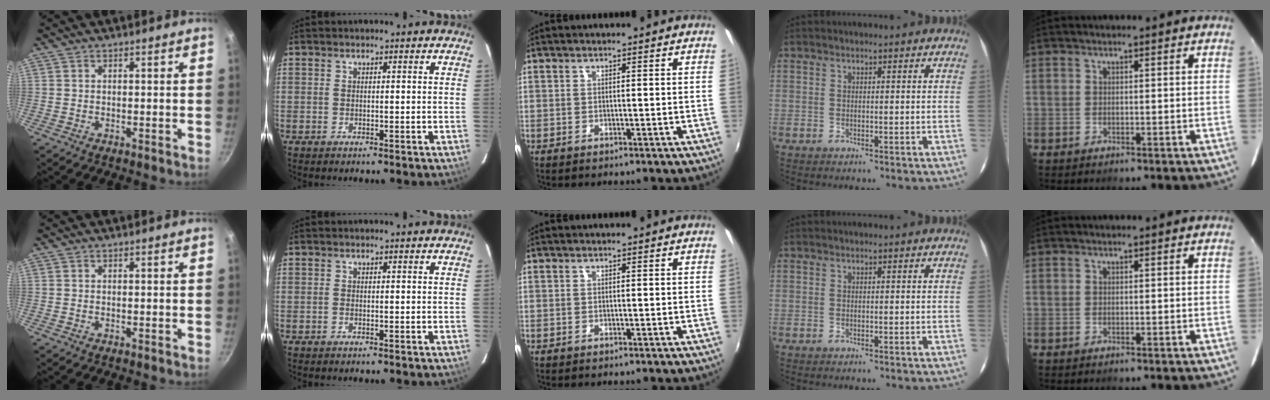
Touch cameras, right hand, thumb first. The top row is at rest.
{}